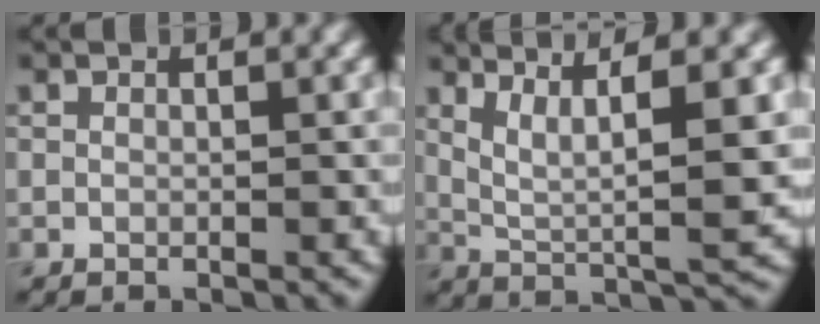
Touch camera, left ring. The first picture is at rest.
{"total": 5.8, "force": [2.1, 1.2, 5.2], "torque": [-0.093, -0.007, 0.045]}